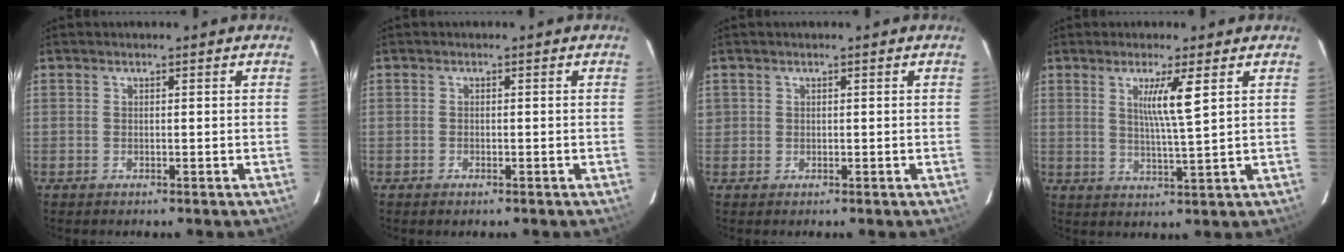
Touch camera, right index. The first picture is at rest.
{"total": 1.1, "force": [-0.6, 0.6, 0.7], "torque": [-0.017, 0.000, -0.005]}
{"total": 1.5, "force": [0.2, 1.5, 0.3], "torque": [-0.003, 0.011, 0.005]}
{"total": 6.0, "force": [2.1, -0.4, 5.5], "torque": [-0.100, -0.010, 0.038]}